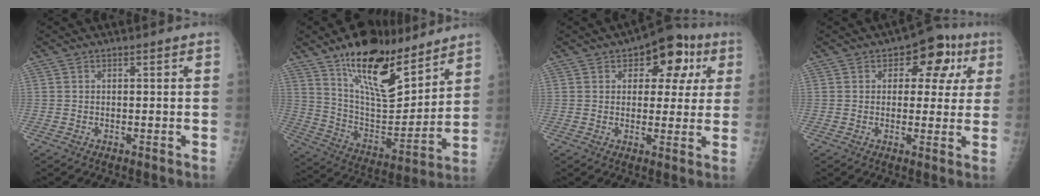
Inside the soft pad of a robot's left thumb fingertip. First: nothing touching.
{"total": 21.5, "force": [14.6, 8.4, 13.3], "torque": [-0.168, -0.089, 0.255]}
{"total": 11.2, "force": [4.3, 6.8, 7.7], "torque": [-0.043, 0.005, 0.049]}
{"total": 9.6, "force": [3.3, 6.2, 6.5], "torque": [-0.026, 0.007, 0.033]}